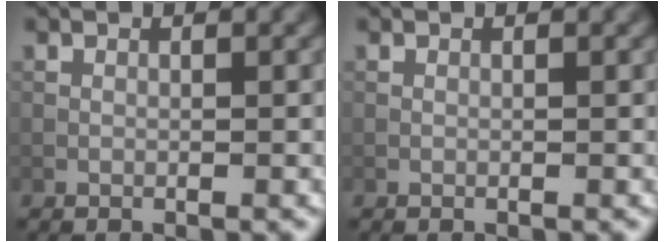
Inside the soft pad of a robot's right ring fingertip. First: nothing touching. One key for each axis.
{"total": 0.0}